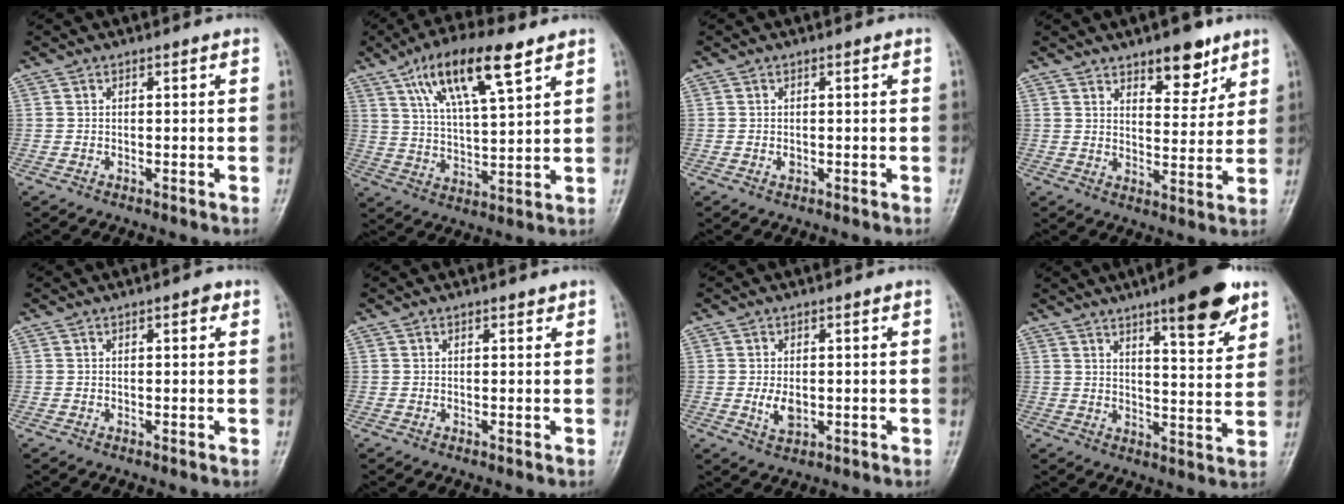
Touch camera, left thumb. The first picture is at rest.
{"total": 14.8, "force": [8.1, 4.2, 11.6], "torque": [-0.194, -0.020, 0.148]}
{"total": 0.9, "force": [-0.1, 0.6, 0.6], "torque": [-0.005, 0.000, -0.001]}
{"total": 8.7, "force": [5.8, 3.8, 5.4], "torque": [-0.049, -0.037, 0.086]}
{"total": 1.8, "force": [0.8, 0.7, 1.5], "torque": [-0.016, 0.000, 0.008]}
{"total": 1.0, "force": [0.7, 0.4, 0.6], "torque": [-0.007, -0.003, 0.009]}
{"total": 3.7, "force": [-0.2, 2.2, 3.0], "torque": [-0.049, -0.007, 0.000]}
{"total": 12.9, "force": [8.0, 3.0, 9.7], "torque": [-0.113, -0.043, 0.111]}